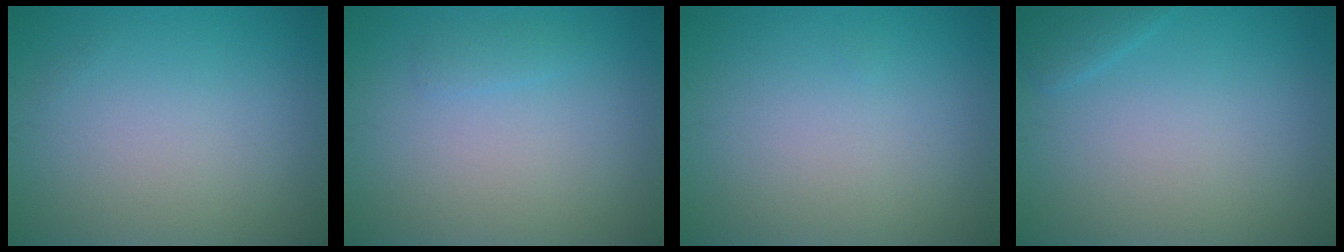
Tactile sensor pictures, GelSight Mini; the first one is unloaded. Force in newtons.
{"total": 0.8, "press": 0.8, "slide": 0.0}
{"total": 0.0}
{"total": 1.1, "press": 1.1, "slide": 0.1}